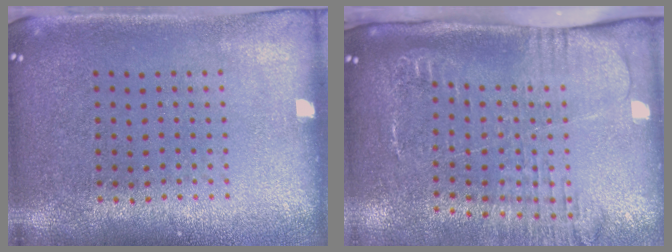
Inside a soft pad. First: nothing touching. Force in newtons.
{"total": 2.7, "press": 2.1, "slide": 1.7}